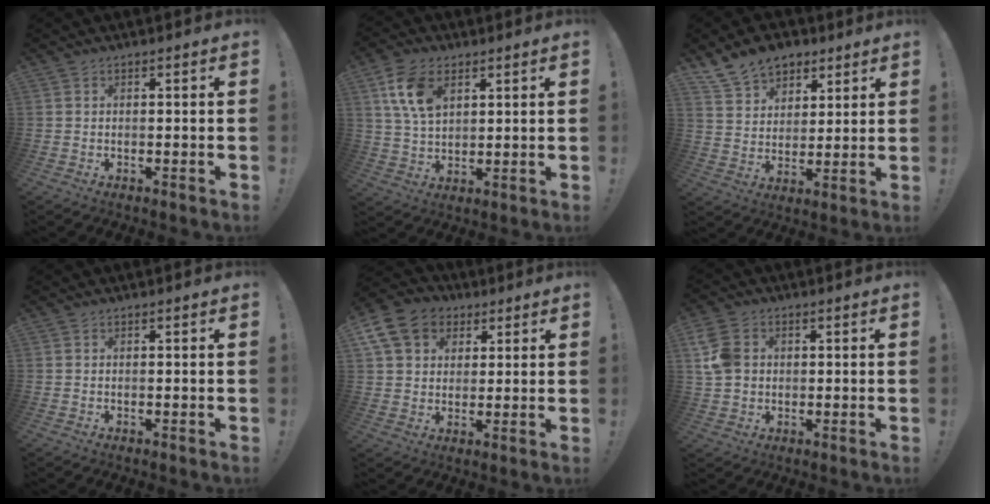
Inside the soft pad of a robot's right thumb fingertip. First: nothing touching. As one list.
[{"total": 11.6, "force": [5.3, 7.2, 7.4], "torque": [-0.141, -0.005, 0.104]}, {"total": 12.1, "force": [8.4, 8.0, 3.3], "torque": [-0.062, -0.053, 0.165]}, {"total": 0.0}, {"total": 13.6, "force": [5.7, 10.7, 6.2], "torque": [-0.092, -0.020, 0.118]}, {"total": 9.3, "force": [1.6, 7.6, 5.3], "torque": [-0.109, 0.006, 0.031]}]